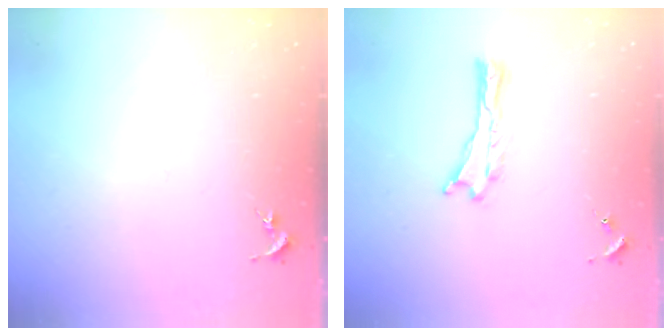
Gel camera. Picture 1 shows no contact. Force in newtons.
{"total": 0.0}